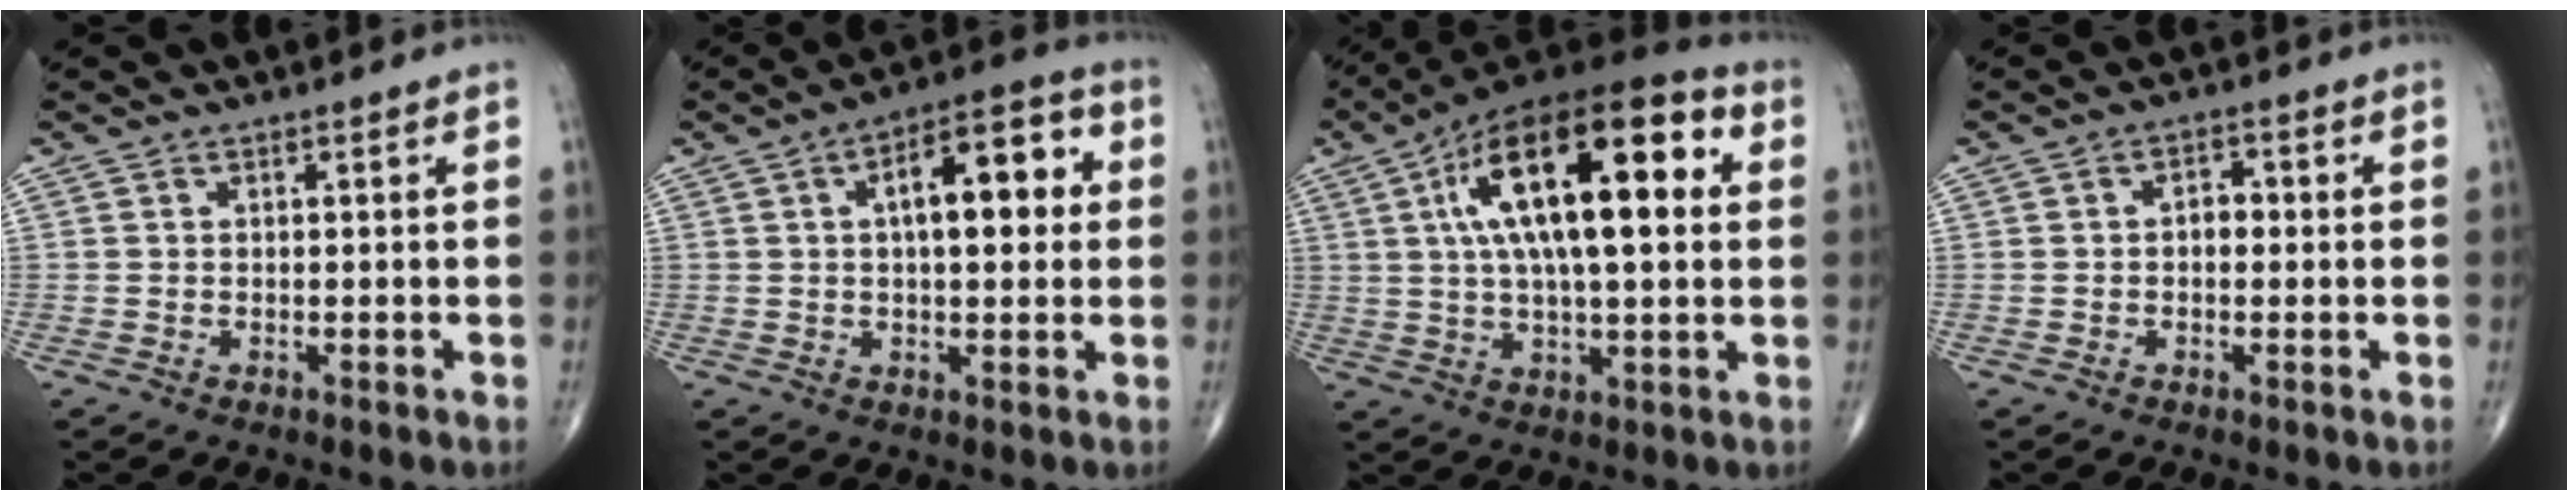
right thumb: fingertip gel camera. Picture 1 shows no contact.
{"total": 13.3, "force": [2.5, 5.7, 11.7], "torque": [-0.145, 0.022, 0.031]}
{"total": 24.5, "force": [5.9, 9.2, 21.9], "torque": [-0.357, 0.018, 0.084]}
{"total": 2.9, "force": [0.0, 1.9, 2.3], "torque": [-0.023, 0.009, -0.007]}